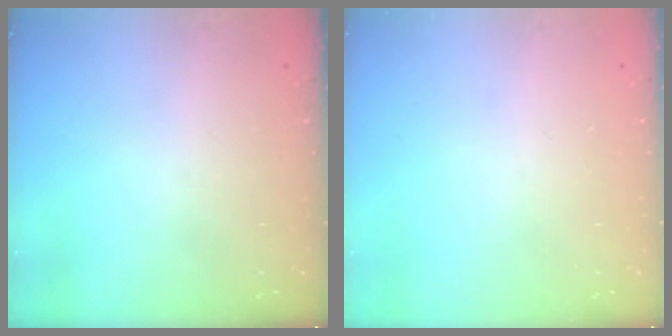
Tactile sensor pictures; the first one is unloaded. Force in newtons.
{"total": 0.0}